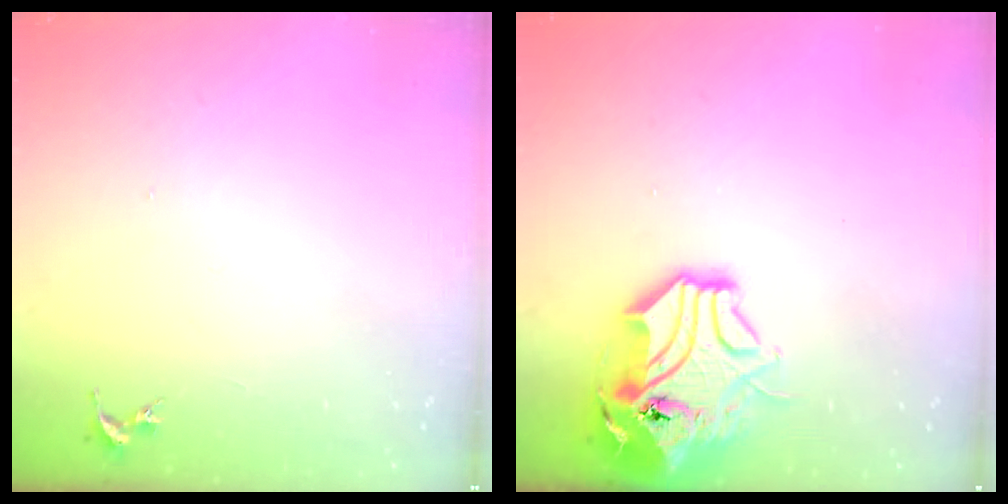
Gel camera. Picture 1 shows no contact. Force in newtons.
{"total": 17.8, "press": 17.5, "slide": 2.8}